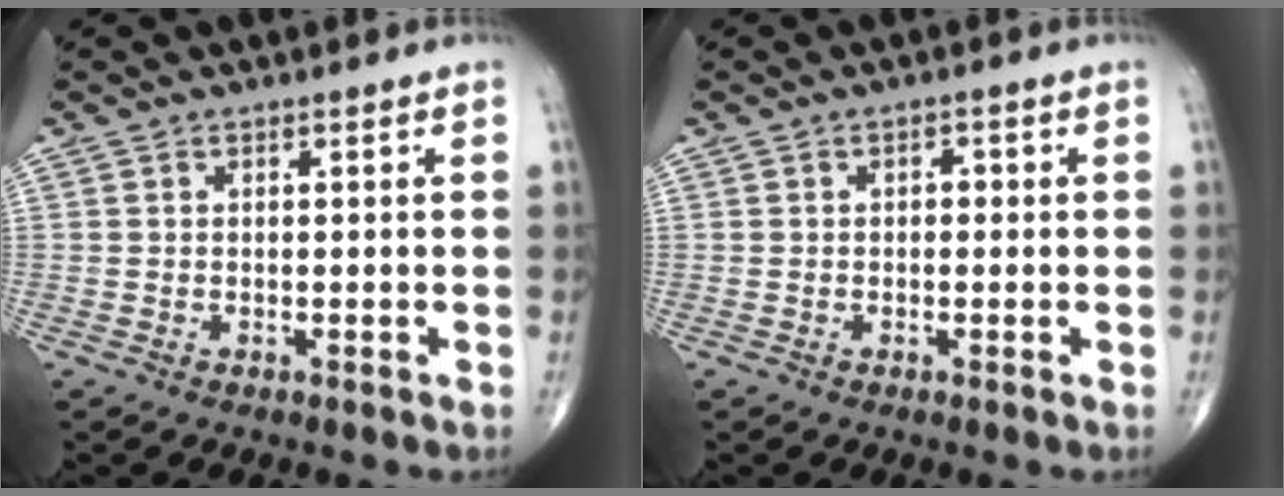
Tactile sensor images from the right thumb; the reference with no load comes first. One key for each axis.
{"total": 1.5, "fx": 0.1, "fy": 0.9, "fz": 1.1, "tx": -0.008, "ty": 0.006, "tz": -0.003}